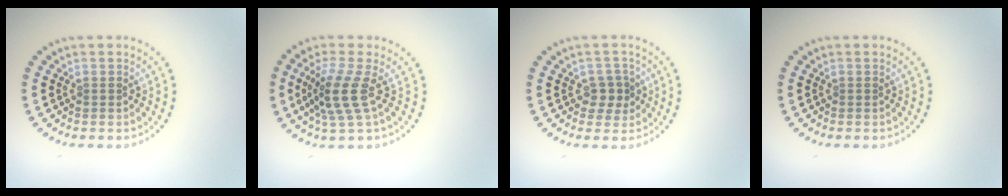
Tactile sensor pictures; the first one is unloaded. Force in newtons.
{"total": 3.6, "press": 2.7, "slide": 2.3}
{"total": 2.1, "press": 1.9, "slide": 0.7}
{"total": 0.0}